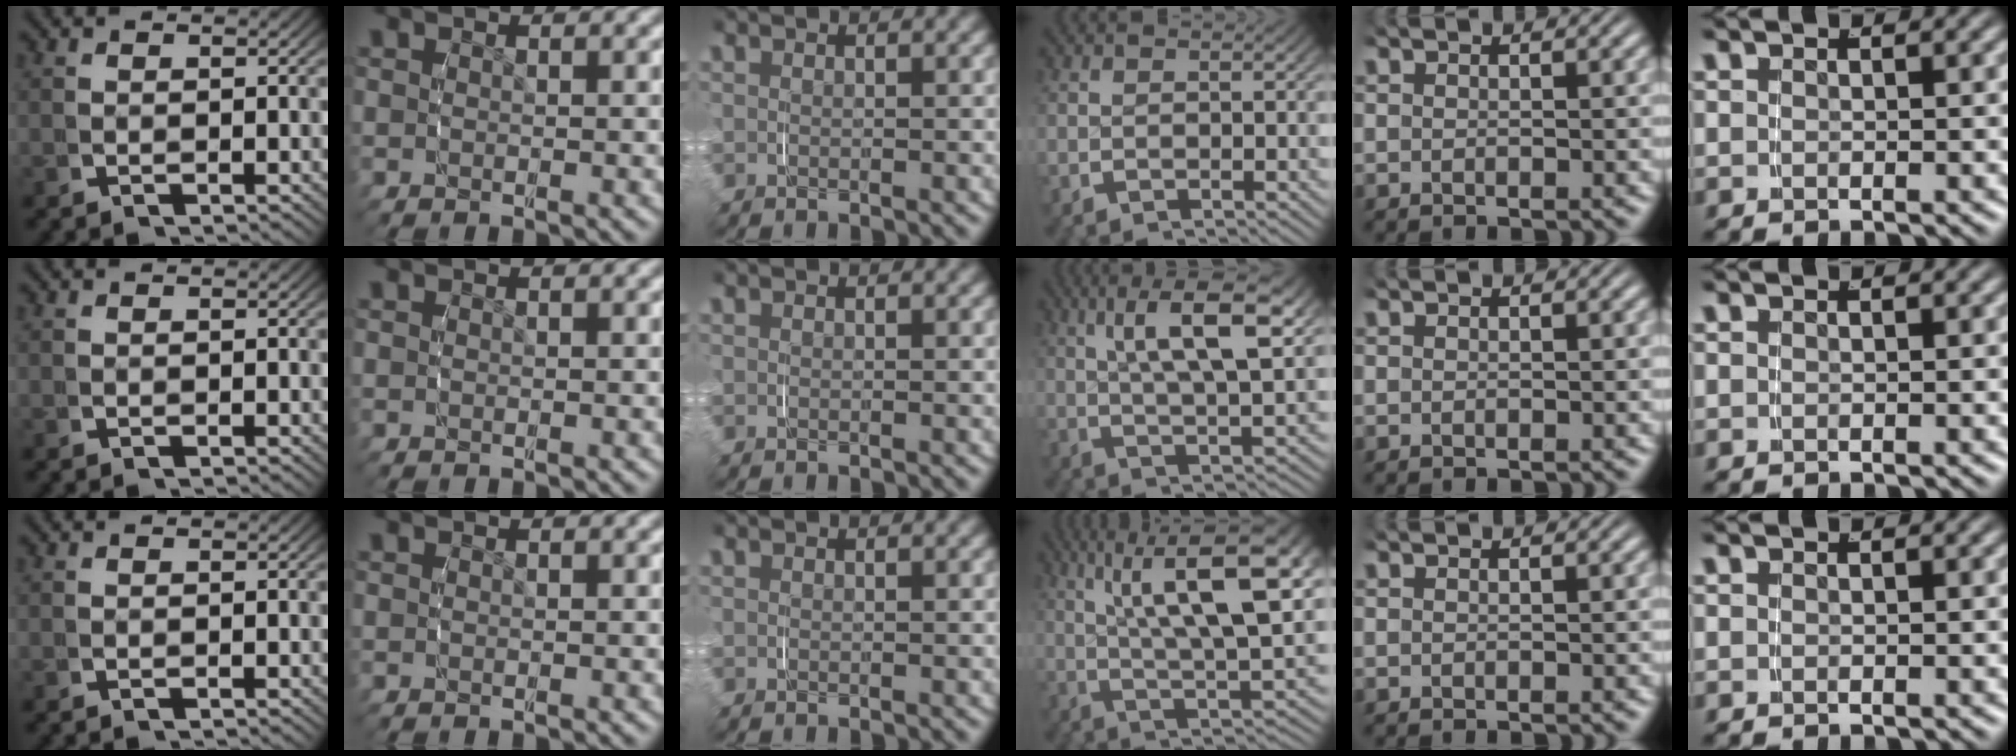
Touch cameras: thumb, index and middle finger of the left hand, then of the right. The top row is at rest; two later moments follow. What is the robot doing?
{"motion": "grasp_and_lifting", "object": "measuring cup"}